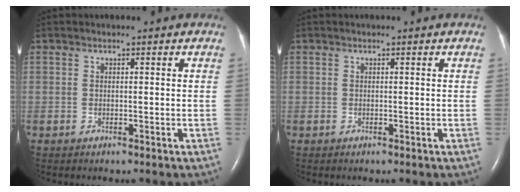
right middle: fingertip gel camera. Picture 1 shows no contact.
{"total": 0.0}